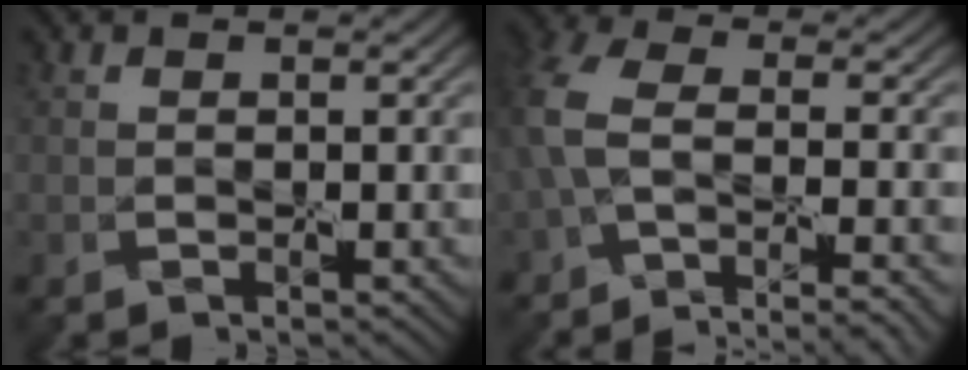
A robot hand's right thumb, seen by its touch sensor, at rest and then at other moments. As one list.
[{"total": 7.0, "force": [-2.7, 3.2, 5.6], "torque": [-0.148, 0.004, -0.056]}]